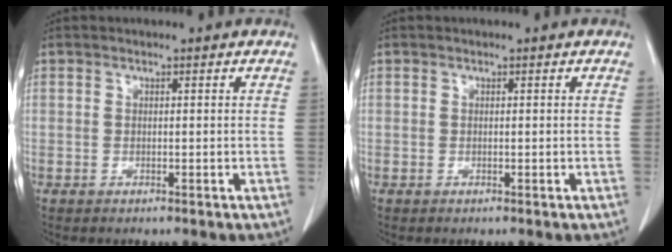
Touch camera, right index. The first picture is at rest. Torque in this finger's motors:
{"motor_torque": [-0.03, 0.02, 0.01, 0.00]}